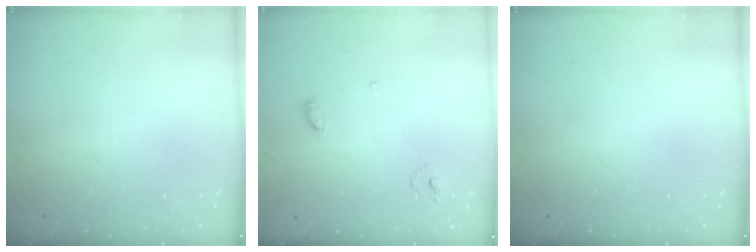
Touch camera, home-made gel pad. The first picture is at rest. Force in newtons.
{"total": 4.7, "press": 4.7, "slide": 0.5}
{"total": 0.0}